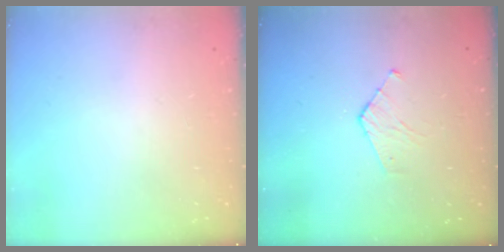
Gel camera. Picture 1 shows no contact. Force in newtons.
{"total": 2.8, "press": 2.8, "slide": 0.3}